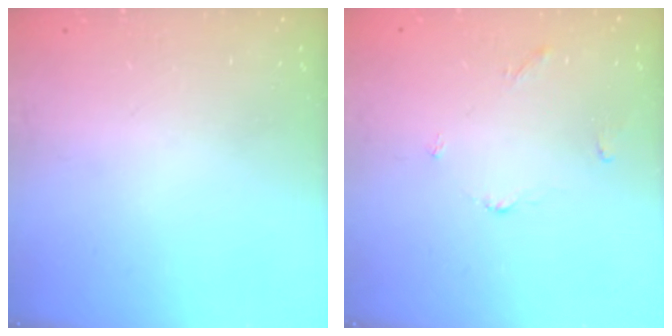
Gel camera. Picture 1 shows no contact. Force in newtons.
{"total": 2.9, "press": 2.9, "slide": 0.5}